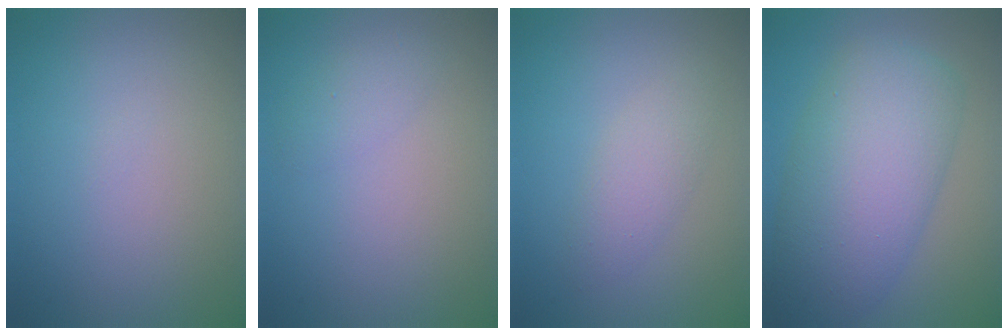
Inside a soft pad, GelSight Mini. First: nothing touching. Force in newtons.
{"total": 1.2, "press": 1.2, "slide": 0.1}
{"total": 2.2, "press": 2.2, "slide": 0.0}
{"total": 9.5, "press": 9.5, "slide": 0.1}